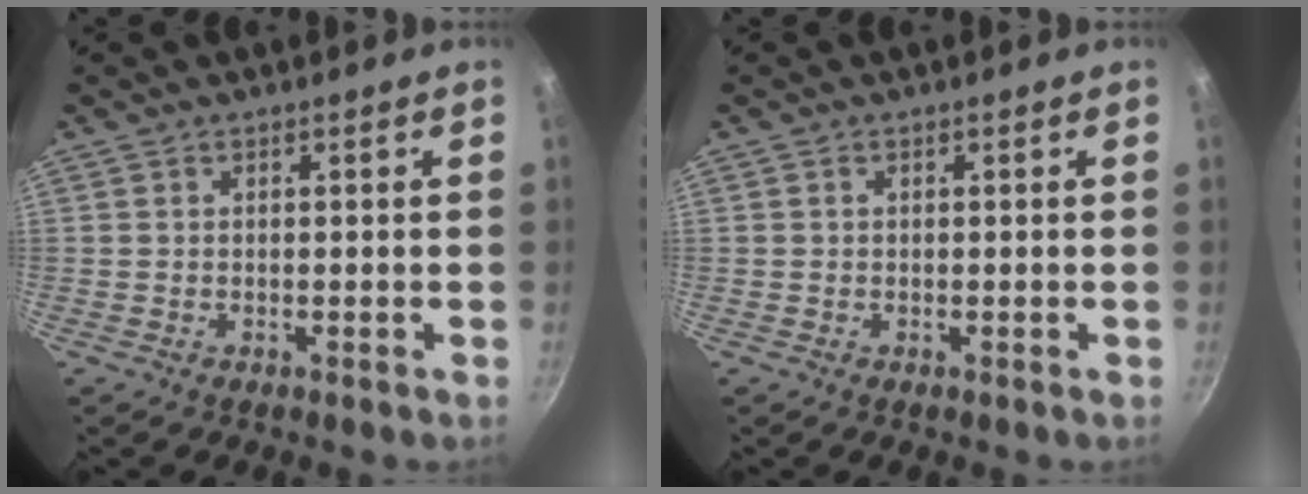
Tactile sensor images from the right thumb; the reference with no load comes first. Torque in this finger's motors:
{"motor_torque": [-0.65, -0.13, 0.11, -0.26, 0.06]}